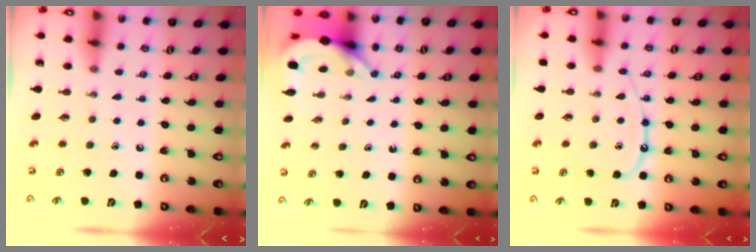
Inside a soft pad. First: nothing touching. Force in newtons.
{"total": 5.2, "press": 5.2, "slide": 0.2}
{"total": 11.7, "press": 11.6, "slide": 1.1}